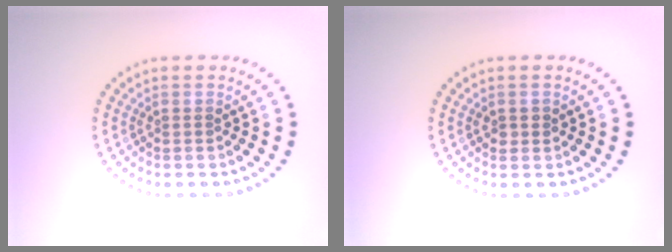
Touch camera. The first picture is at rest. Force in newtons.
{"total": 0.9, "press": 0.8, "slide": 0.1}